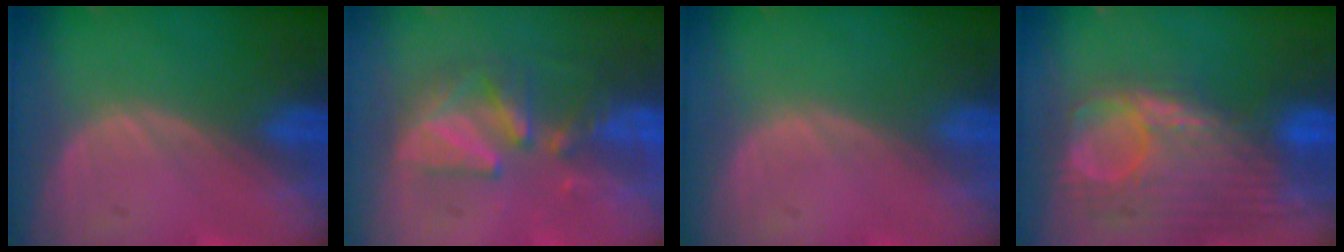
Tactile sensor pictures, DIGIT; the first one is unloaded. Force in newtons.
{"total": 7.6, "press": 7.3, "slide": 1.8}
{"total": 0.0}
{"total": 12.6, "press": 10.6, "slide": 6.8}